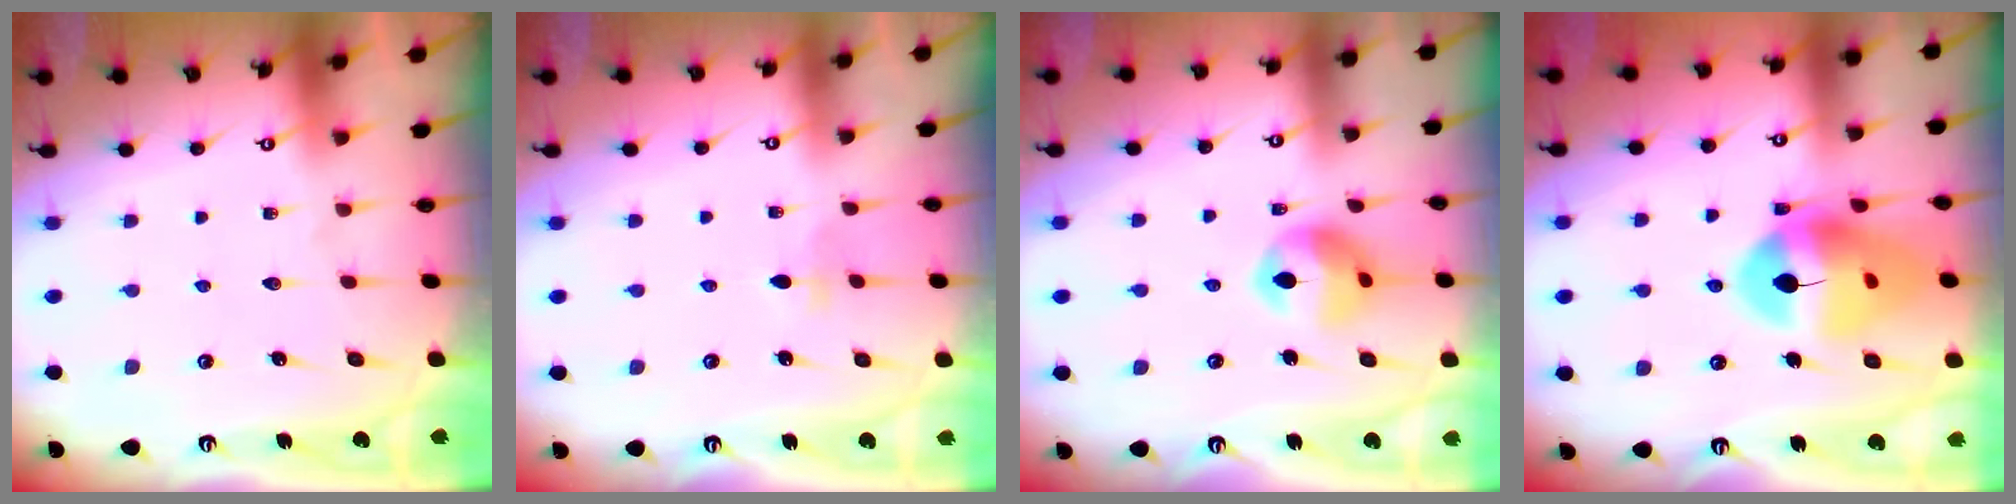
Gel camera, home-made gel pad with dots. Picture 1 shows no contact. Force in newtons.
{"total": 2.7, "press": 2.6, "slide": 0.6}
{"total": 11.1, "press": 11.1, "slide": 0.8}
{"total": 17.5, "press": 17.3, "slide": 2.4}